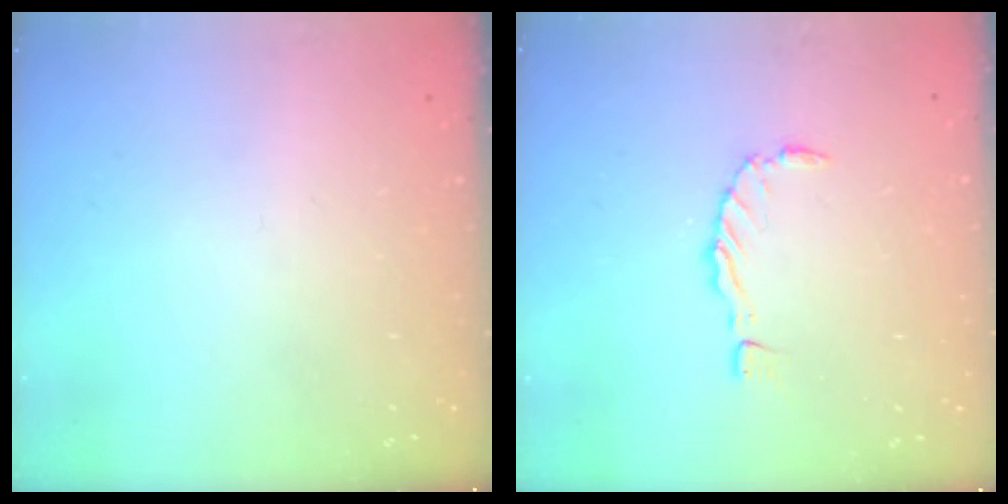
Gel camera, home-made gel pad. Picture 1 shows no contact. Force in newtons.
{"total": 0.0}